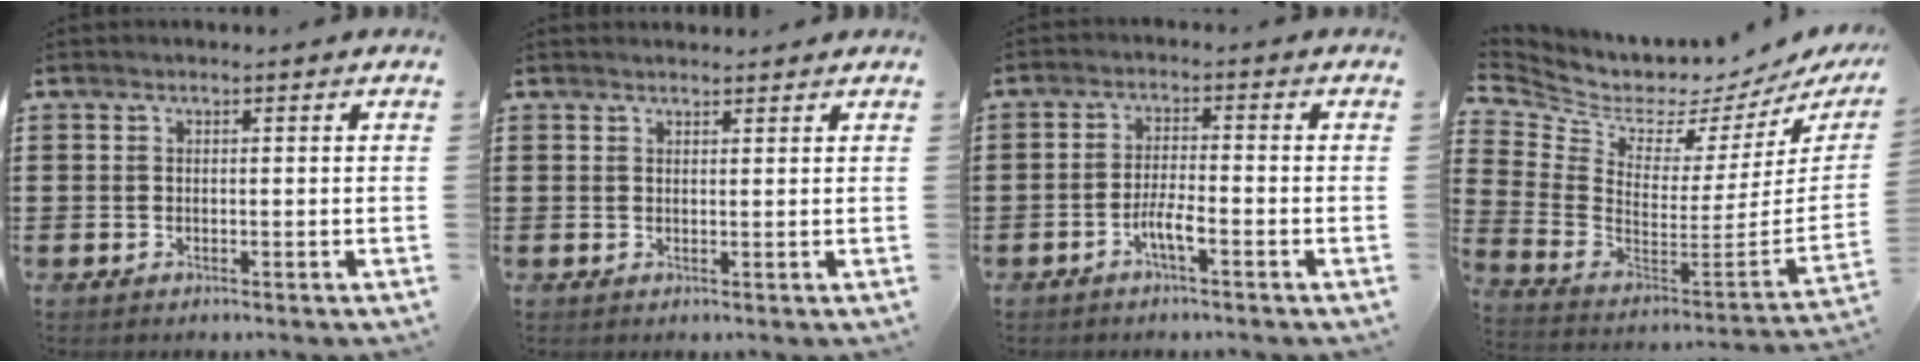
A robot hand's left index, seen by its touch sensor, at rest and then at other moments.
{"total": 1.1, "force": [1.1, 0.1, 0.1], "torque": [-0.003, 0.000, 0.023]}
{"total": 3.7, "force": [-1.9, 0.6, 3.1], "torque": [-0.060, 0.001, -0.036]}
{"total": 2.6, "force": [2.0, 1.6, 0.8], "torque": [-0.043, -0.047, 0.026]}